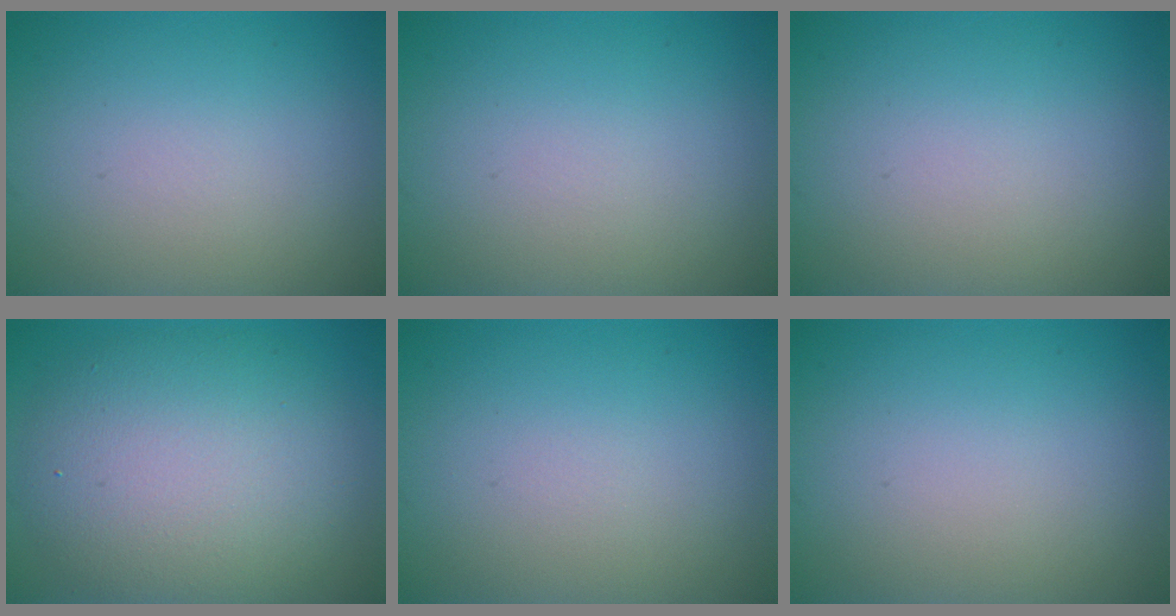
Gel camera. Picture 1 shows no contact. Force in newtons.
{"total": 0.0}
{"total": 0.0}
{"total": 8.6, "press": 8.5, "slide": 0.6}
{"total": 0.0}
{"total": 0.0}